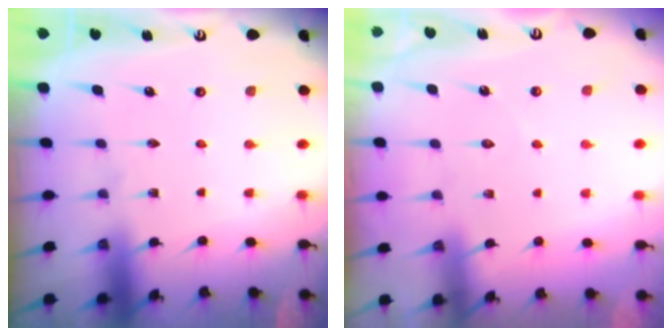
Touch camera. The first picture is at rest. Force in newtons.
{"total": 4.8, "press": 4.8, "slide": 0.6}